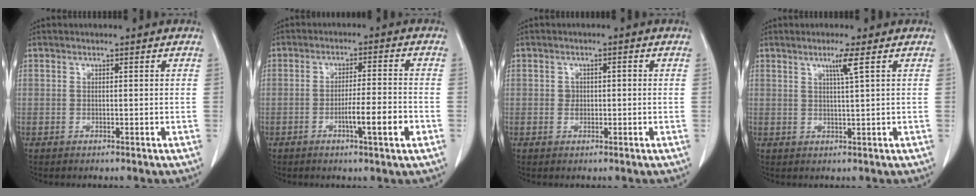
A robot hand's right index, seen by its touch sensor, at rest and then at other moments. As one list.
[{"total": 6.5, "force": [-2.5, -0.1, 6.1], "torque": [-0.092, -0.006, -0.039]}, {"total": 1.6, "force": [-0.1, 1.4, 0.9], "torque": [-0.013, 0.007, 0.000]}, {"total": 2.8, "force": [1.3, -0.8, 2.3], "torque": [-0.046, -0.004, 0.027]}]